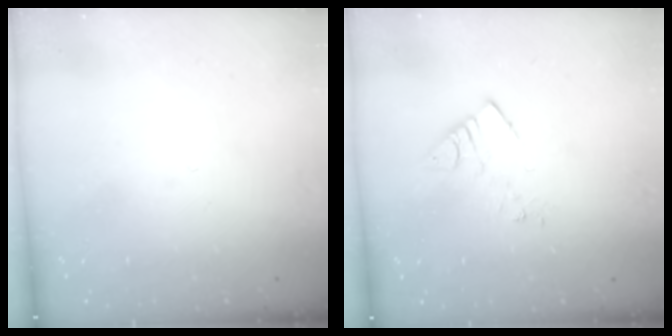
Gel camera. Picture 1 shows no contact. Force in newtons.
{"total": 5.2, "press": 5.2, "slide": 0.7}